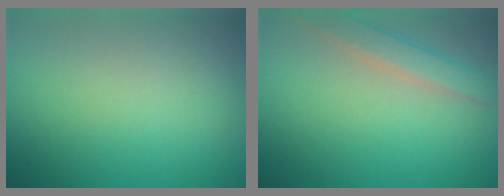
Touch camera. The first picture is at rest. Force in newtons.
{"total": 2.7, "press": 2.7, "slide": 0.1}